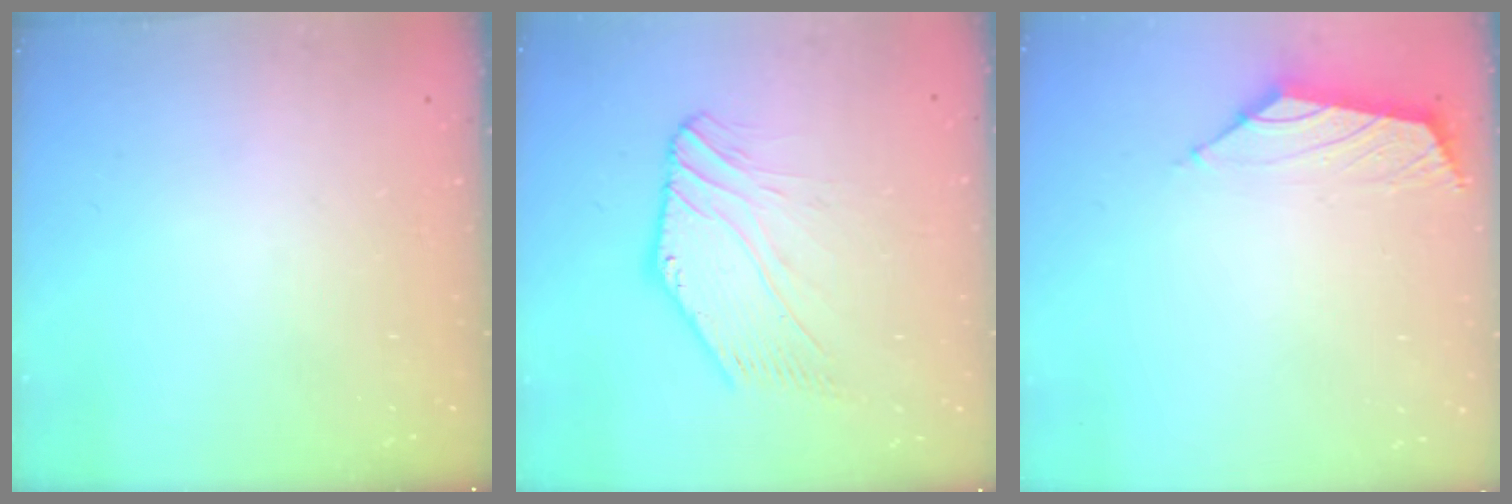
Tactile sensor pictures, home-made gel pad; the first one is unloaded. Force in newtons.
{"total": 5.7, "press": 5.7, "slide": 0.6}
{"total": 1.6, "press": 1.4, "slide": 0.6}